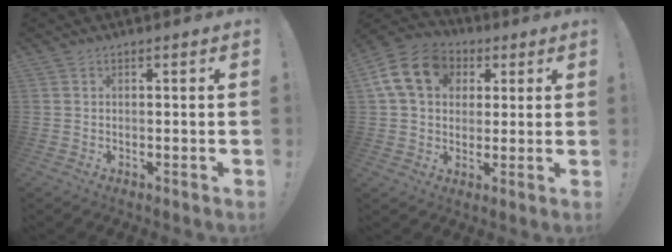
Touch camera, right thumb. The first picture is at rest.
{"total": 16.5, "force": [5.0, 12.7, 9.3], "torque": [-0.153, -0.006, 0.096]}